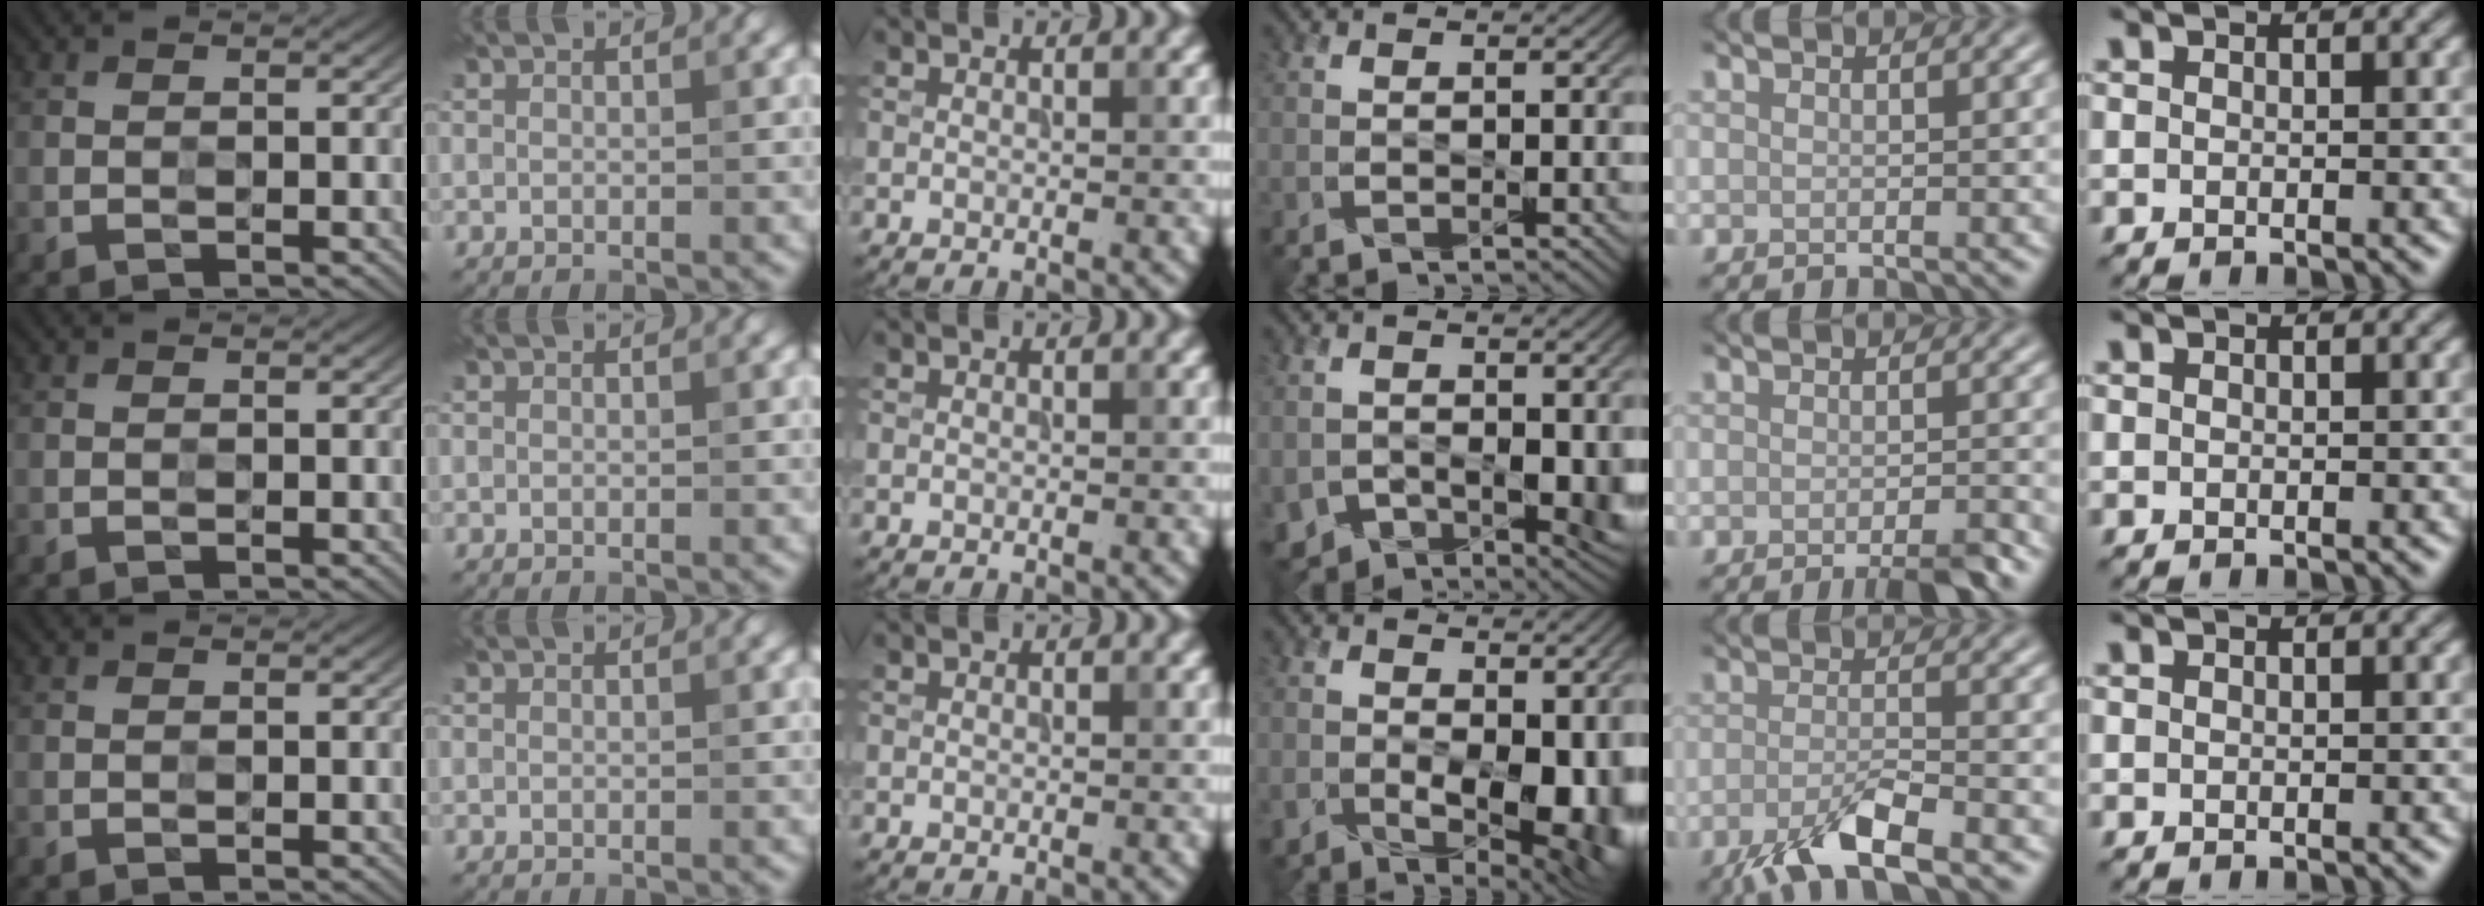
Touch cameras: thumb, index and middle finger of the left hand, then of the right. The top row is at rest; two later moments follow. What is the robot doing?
{"motion": "press", "object": "stopwatch"}